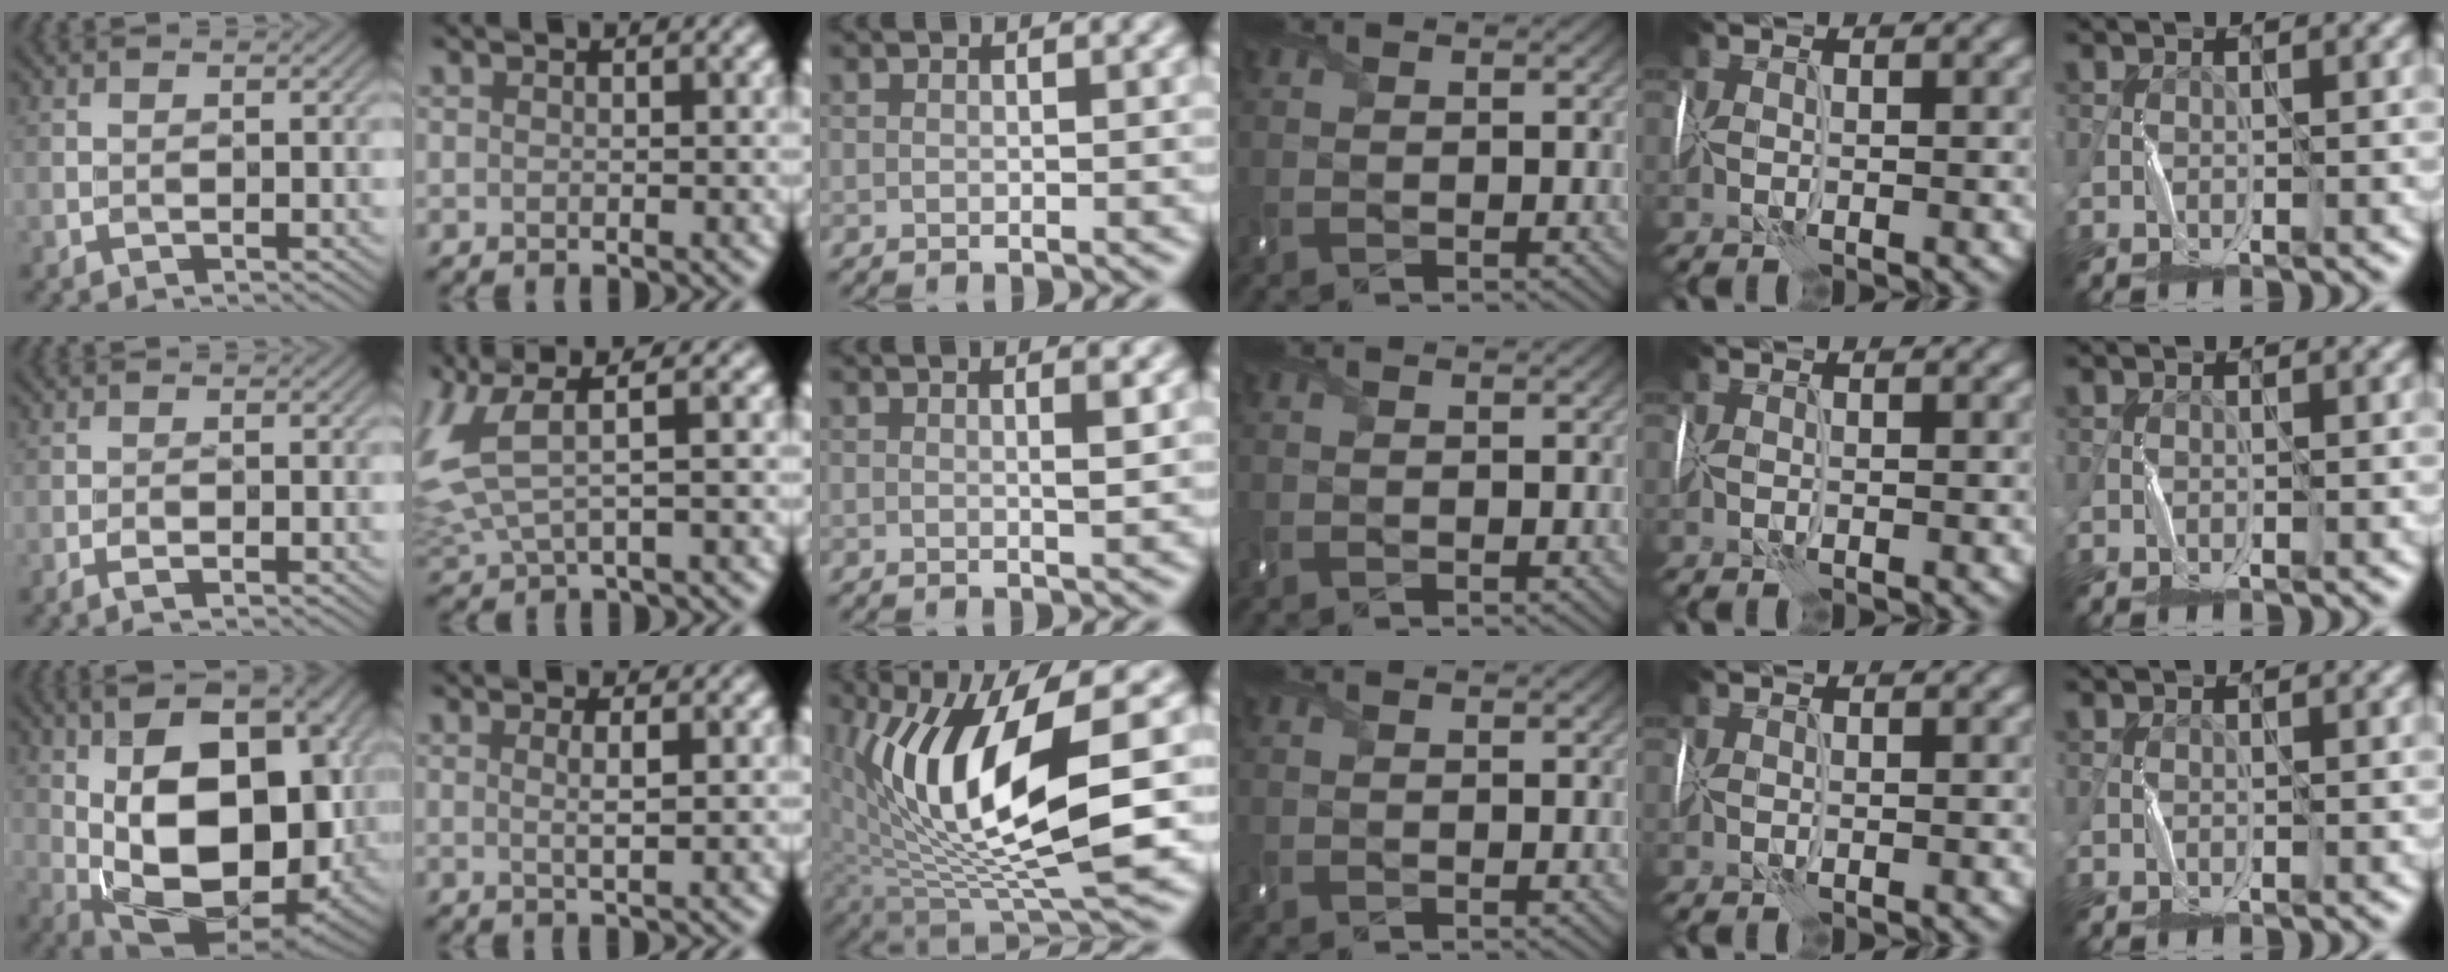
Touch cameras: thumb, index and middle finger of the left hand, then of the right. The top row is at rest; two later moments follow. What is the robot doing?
{"motion": "wrap", "object": "sponge"}